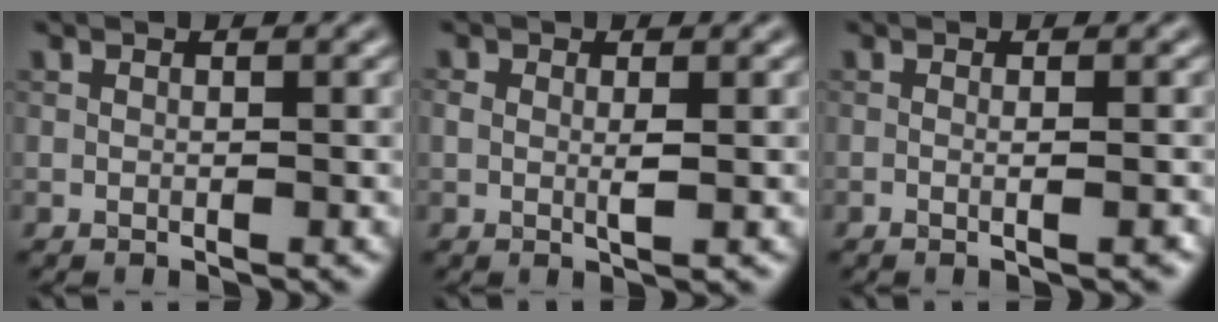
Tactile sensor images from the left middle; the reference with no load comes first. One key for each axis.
{"total": 1.3, "fx": 0.2, "fy": 0.6, "fz": 1.2, "tx": -0.027, "ty": 0.000, "tz": 0.003}
{"total": 1.8, "fx": 0.0, "fy": 0.7, "fz": 1.6, "tx": -0.008, "ty": 0.000, "tz": -0.009}